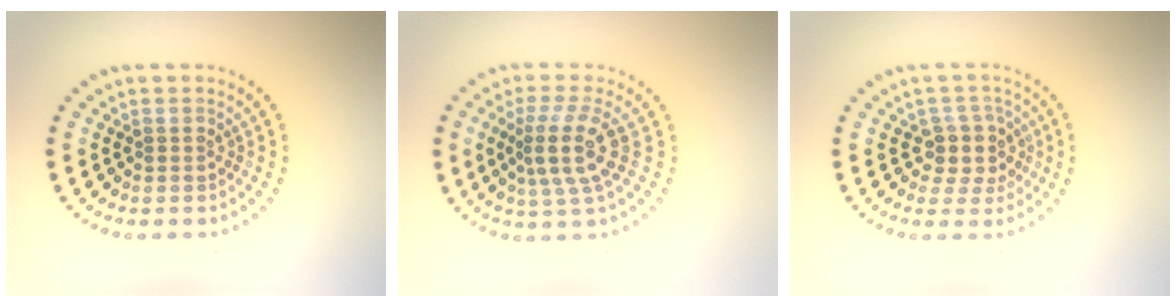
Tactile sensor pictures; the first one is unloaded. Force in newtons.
{"total": 3.9, "press": 3.2, "slide": 2.3}
{"total": 2.9, "press": 2.3, "slide": 1.7}